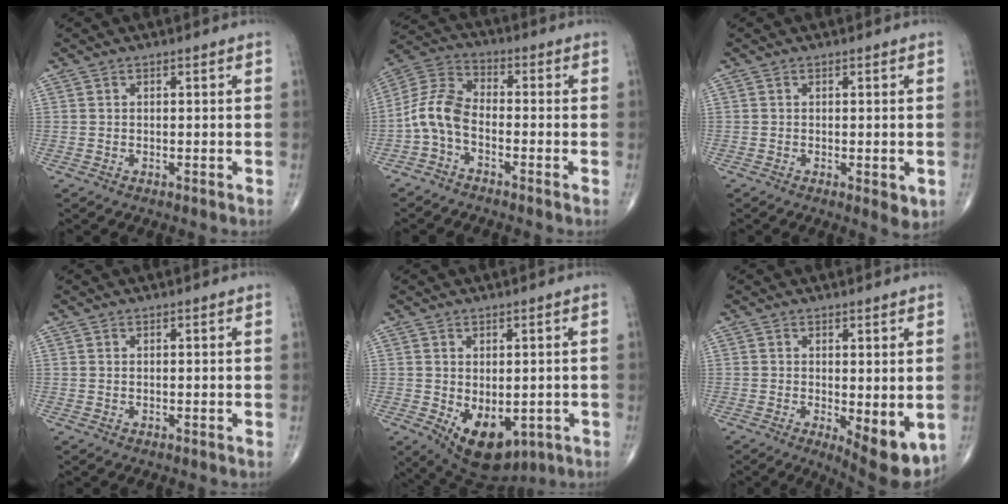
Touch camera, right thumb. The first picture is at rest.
{"total": 7.6, "force": [-2.8, 4.2, 5.7], "torque": [-0.117, 0.035, -0.071]}
{"total": 2.9, "force": [-0.7, 1.1, 2.6], "torque": [-0.029, -0.008, -0.007]}
{"total": 0.0}
{"total": 10.9, "force": [-3.0, 6.6, 8.1], "torque": [-0.103, -0.006, -0.022]}
{"total": 8.8, "force": [-1.8, 3.3, 8.0], "torque": [-0.100, -0.023, -0.015]}